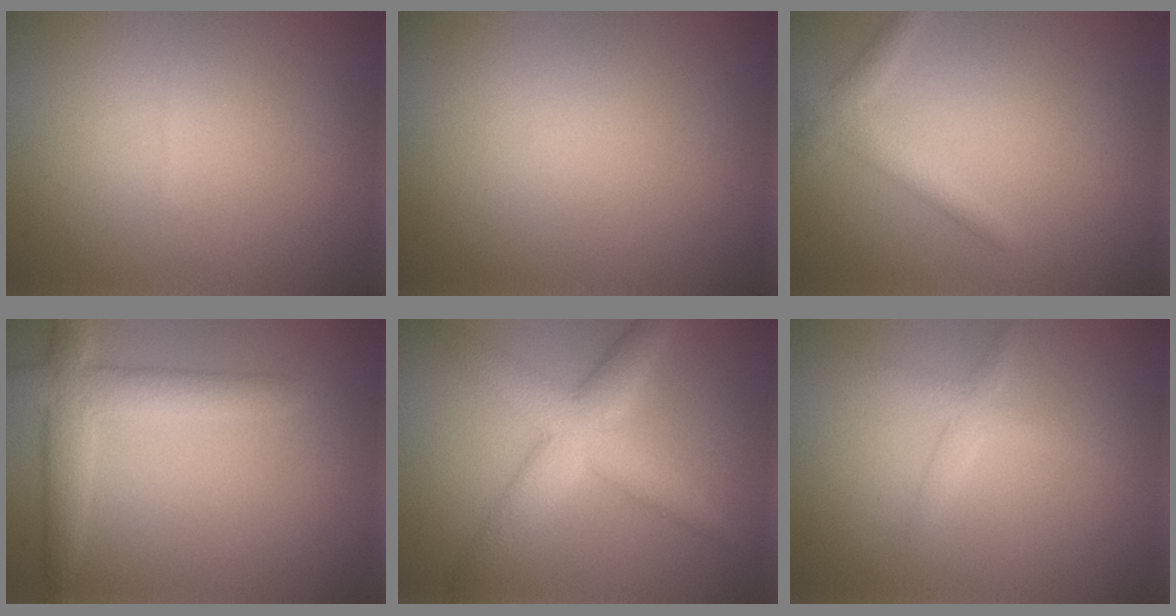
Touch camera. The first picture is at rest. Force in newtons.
{"total": 0.0}
{"total": 2.1, "press": 2.1, "slide": 0.1}
{"total": 4.2, "press": 4.2, "slide": 0.3}
{"total": 5.4, "press": 5.4, "slide": 0.1}
{"total": 1.6, "press": 1.6, "slide": 0.1}